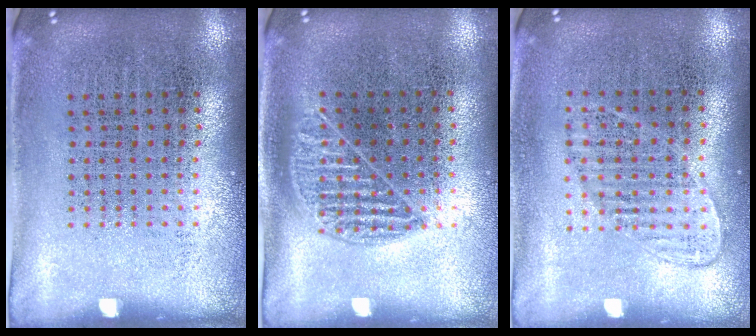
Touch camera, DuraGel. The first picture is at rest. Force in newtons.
{"total": 1.0, "press": 0.8, "slide": 0.6}
{"total": 1.1, "press": 1.0, "slide": 0.5}